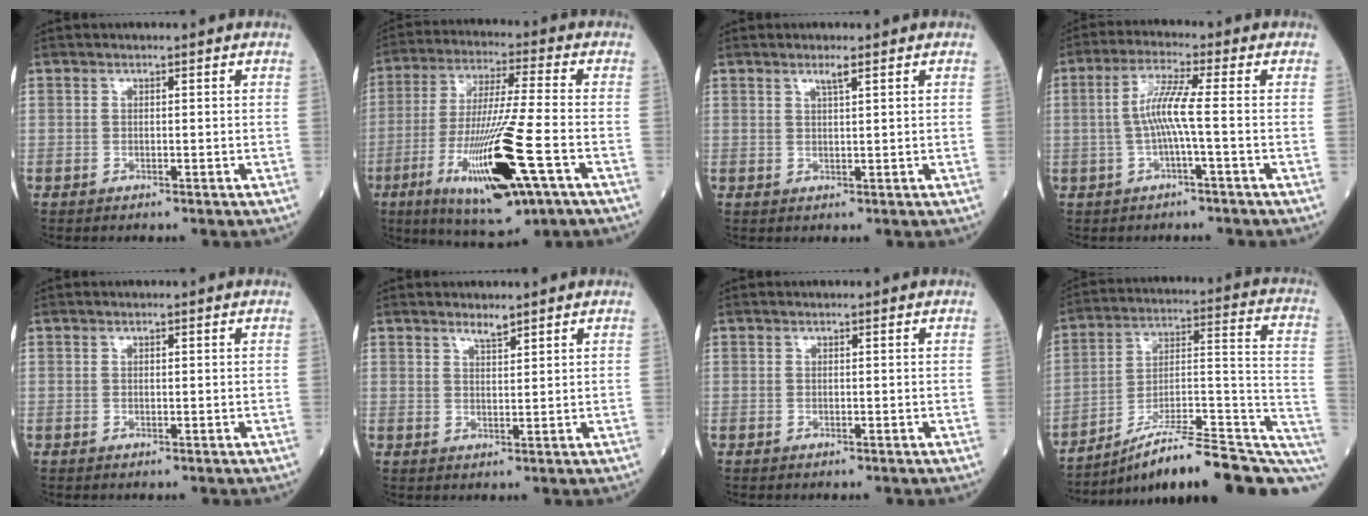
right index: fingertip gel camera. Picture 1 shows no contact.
{"total": 17.7, "force": [-6.7, 1.2, 16.4], "torque": [-0.333, -0.037, -0.114]}
{"total": 1.6, "force": [1.0, -0.2, 1.2], "torque": [-0.025, -0.002, 0.020]}
{"total": 5.8, "force": [-0.6, -0.4, 5.8], "torque": [-0.119, 0.012, -0.012]}
{"total": 0.0}
{"total": 1.9, "force": [1.7, 0.1, 0.9], "torque": [-0.019, -0.005, 0.033]}
{"total": 0.0}
{"total": 22.0, "force": [-16.2, 3.4, 14.4], "torque": [-0.145, 0.043, -0.243]}